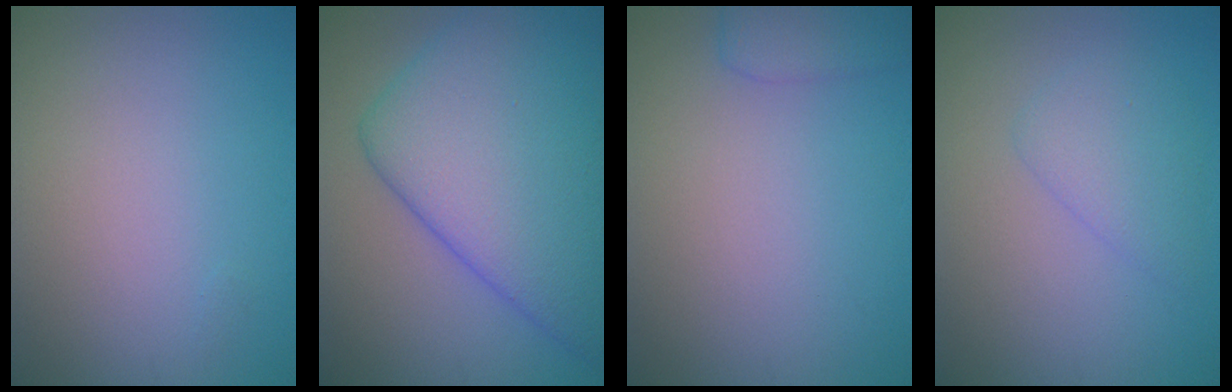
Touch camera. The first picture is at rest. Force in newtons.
{"total": 12.6, "press": 12.6, "slide": 0.1}
{"total": 2.3, "press": 2.3, "slide": 0.2}
{"total": 2.5, "press": 2.4, "slide": 0.2}